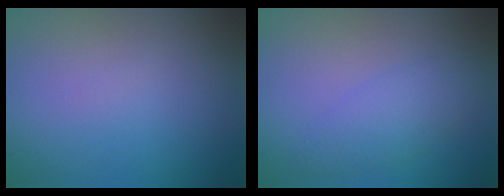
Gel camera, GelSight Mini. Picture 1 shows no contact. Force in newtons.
{"total": 2.7, "press": 2.7, "slide": 0.0}